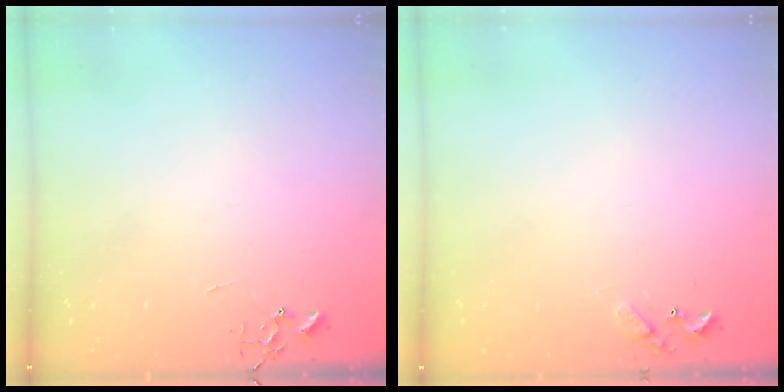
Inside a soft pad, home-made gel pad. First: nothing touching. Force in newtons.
{"total": 5.5, "press": 5.5, "slide": 0.4}